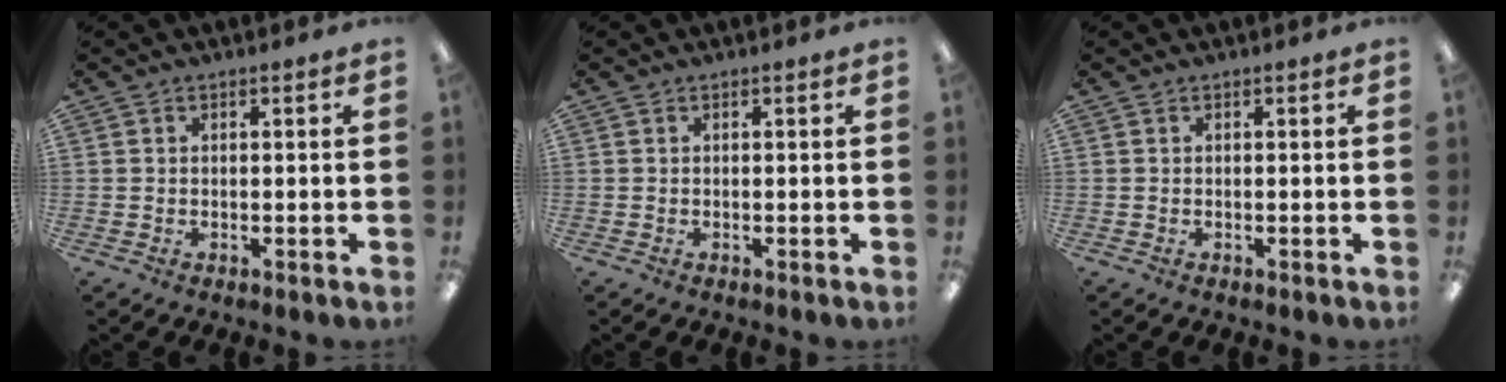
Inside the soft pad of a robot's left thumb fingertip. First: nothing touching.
{"total": 0.0}
{"total": 0.0}